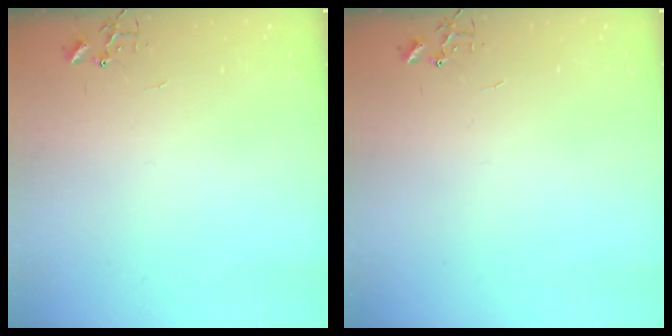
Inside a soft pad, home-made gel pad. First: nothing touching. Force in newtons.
{"total": 0.0}